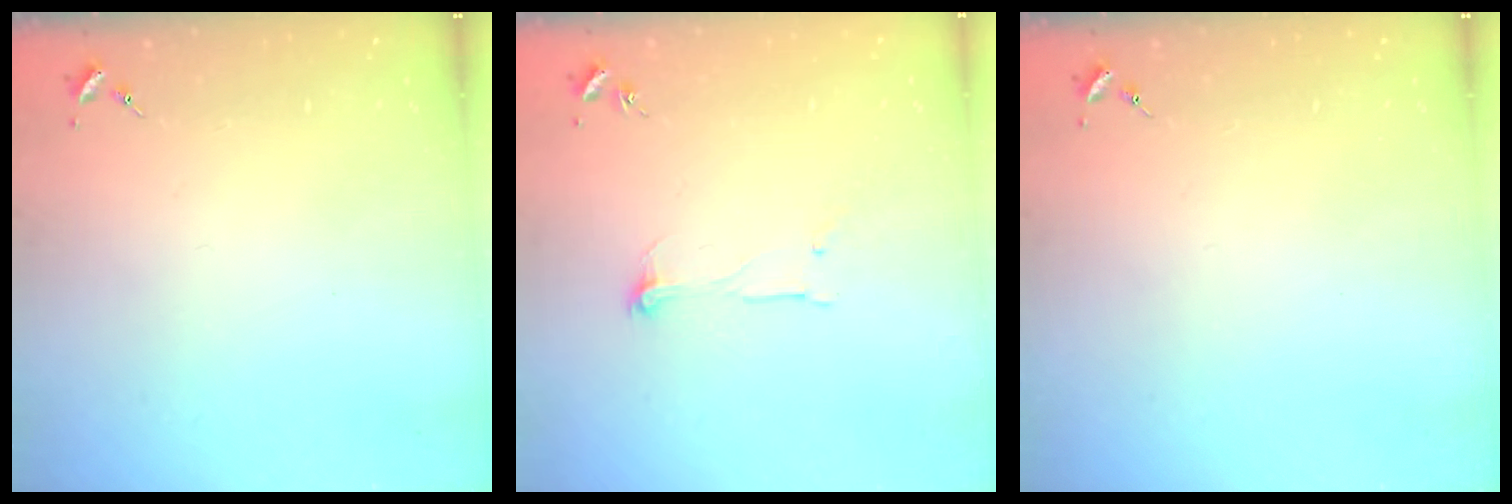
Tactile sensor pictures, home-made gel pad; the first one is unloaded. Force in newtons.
{"total": 4.8, "press": 4.8, "slide": 0.4}
{"total": 0.0}